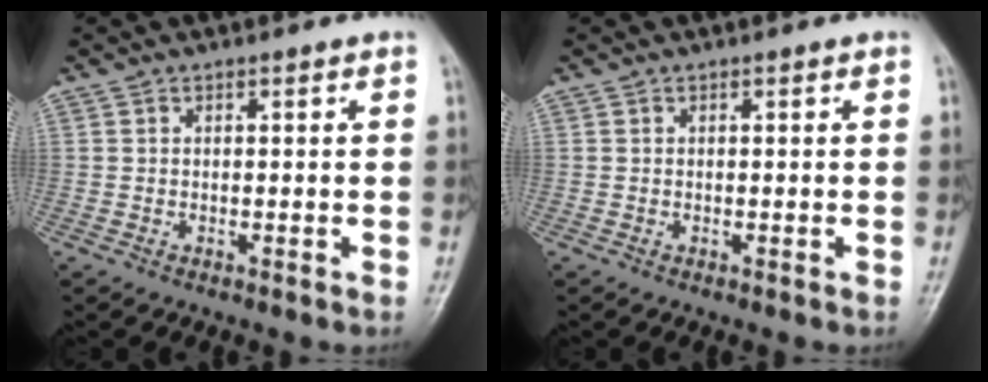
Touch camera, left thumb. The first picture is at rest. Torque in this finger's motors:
{"motor_torque": [0.00, 0.00, -0.03, 0.02, 0.00]}